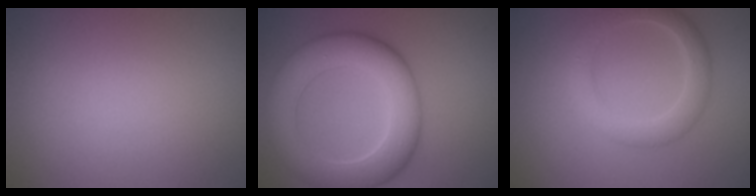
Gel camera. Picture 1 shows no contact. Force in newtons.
{"total": 8.4, "press": 8.4, "slide": 0.6}
{"total": 3.3, "press": 3.3, "slide": 0.1}